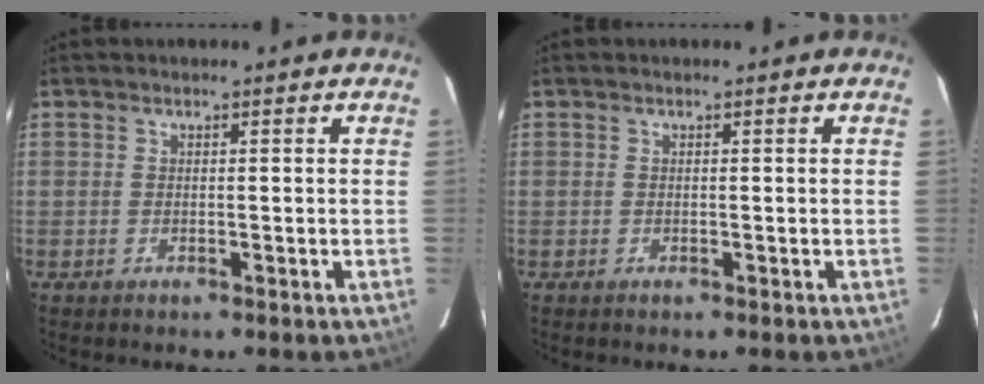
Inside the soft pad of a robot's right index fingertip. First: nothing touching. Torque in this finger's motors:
{"motor_torque": [-0.06, 0.01, 0.02, 0.00]}